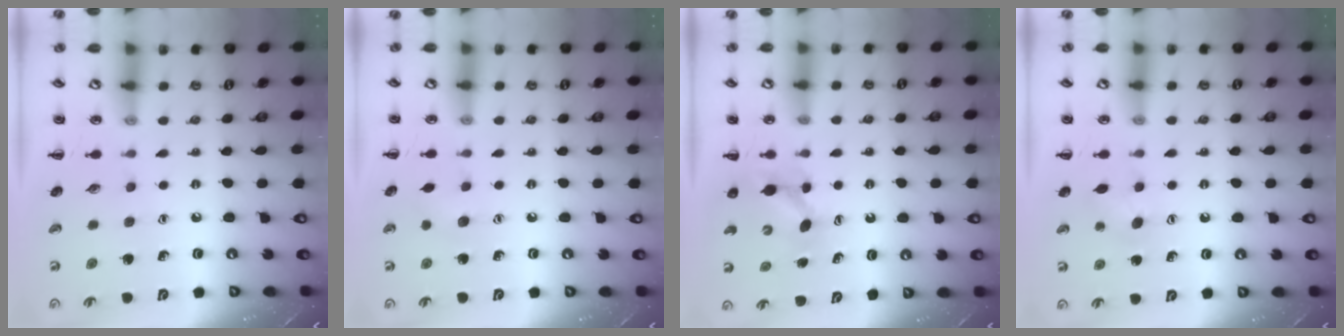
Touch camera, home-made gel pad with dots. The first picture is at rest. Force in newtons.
{"total": 5.0, "press": 4.9, "slide": 1.0}
{"total": 4.3, "press": 4.2, "slide": 0.9}
{"total": 6.3, "press": 6.1, "slide": 1.5}